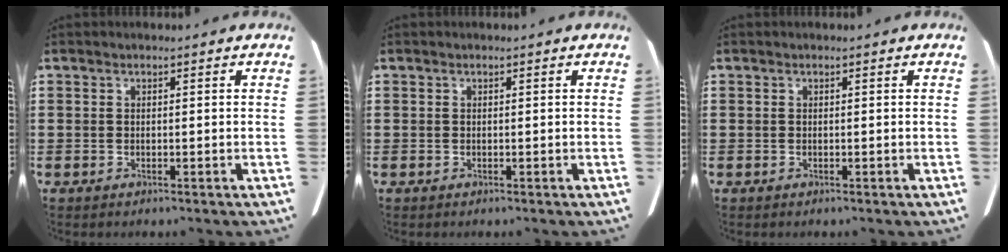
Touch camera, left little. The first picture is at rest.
{"total": 0.0}
{"total": 0.0}